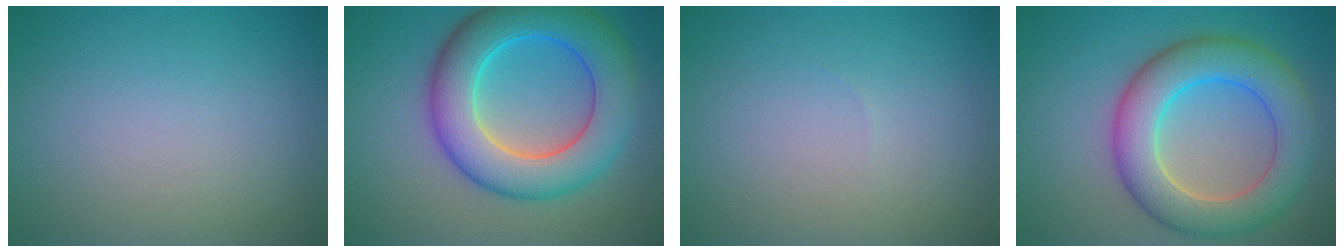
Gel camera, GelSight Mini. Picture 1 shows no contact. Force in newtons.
{"total": 9.6, "press": 9.6, "slide": 0.2}
{"total": 0.0}
{"total": 8.2, "press": 8.2, "slide": 0.3}